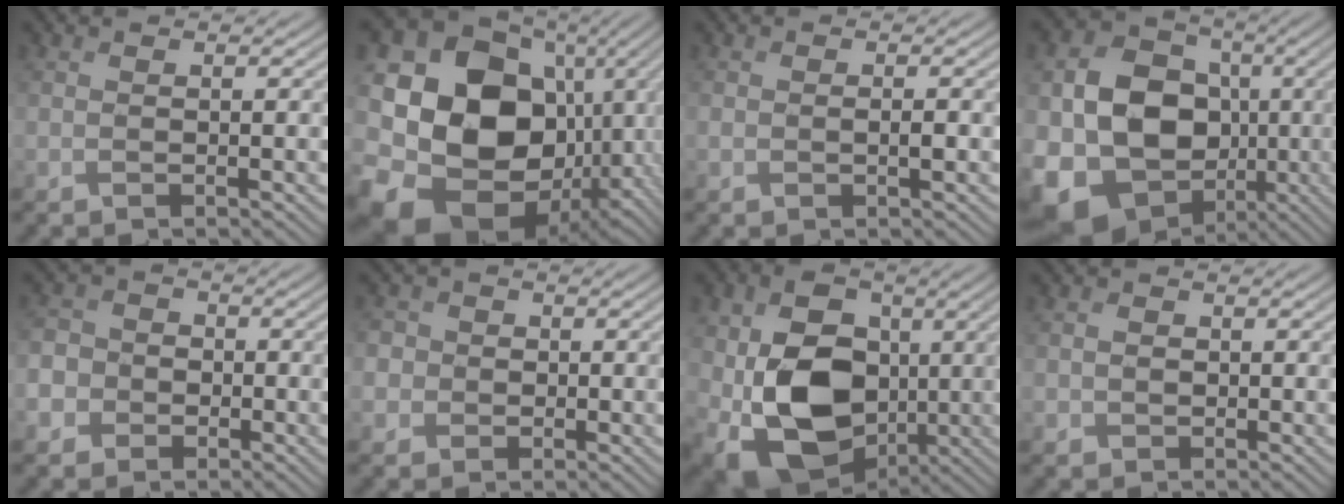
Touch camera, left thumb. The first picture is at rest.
{"total": 21.9, "force": [-1.6, 18.0, 12.4], "torque": [-0.284, -0.053, 0.006]}
{"total": 1.4, "force": [-0.2, 0.8, 1.1], "torque": [-0.021, -0.002, -0.001]}
{"total": 18.7, "force": [-4.2, 15.4, 9.7], "torque": [-0.239, -0.044, -0.077]}
{"total": 6.2, "force": [-2.4, 5.5, 1.6], "torque": [-0.055, -0.006, -0.066]}
{"total": 4.2, "force": [-0.1, 4.0, 1.0], "torque": [-0.027, 0.009, -0.024]}
{"total": 14.4, "force": [-1.2, 10.1, 10.2], "torque": [-0.217, -0.019, -0.018]}
{"total": 1.5, "force": [-0.3, 1.4, 0.6], "torque": [-0.013, -0.005, -0.007]}